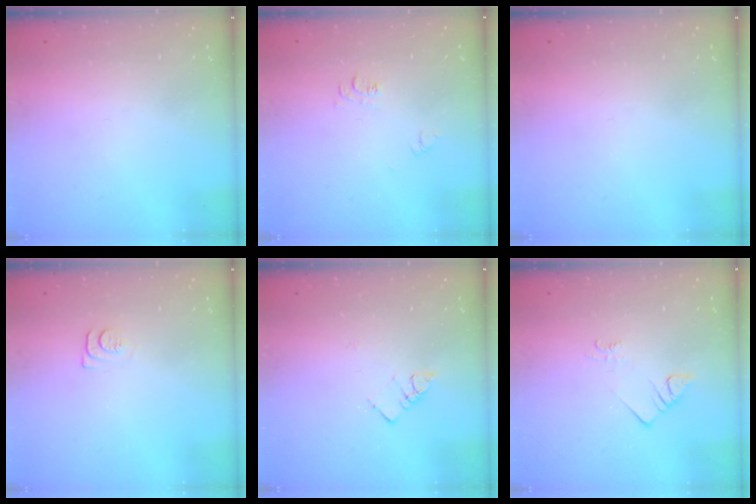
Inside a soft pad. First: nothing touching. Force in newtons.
{"total": 3.9, "press": 3.9, "slide": 0.5}
{"total": 0.0}
{"total": 4.3, "press": 4.3, "slide": 0.7}
{"total": 3.6, "press": 3.5, "slide": 0.4}
{"total": 2.1, "press": 2.0, "slide": 0.5}